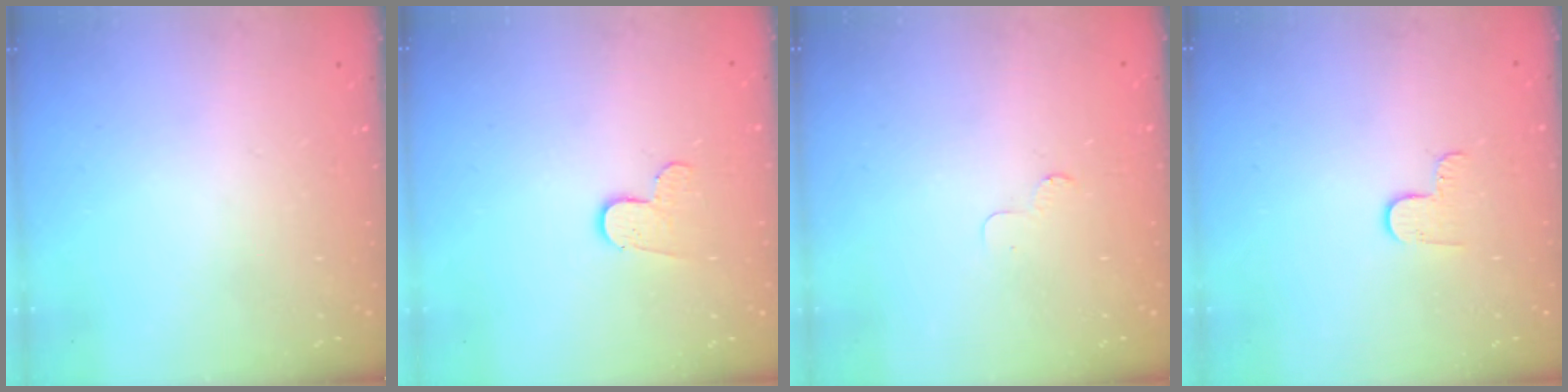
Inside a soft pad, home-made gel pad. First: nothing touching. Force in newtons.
{"total": 6.4, "press": 6.3, "slide": 0.6}
{"total": 3.5, "press": 3.5, "slide": 0.3}
{"total": 3.3, "press": 3.3, "slide": 0.4}